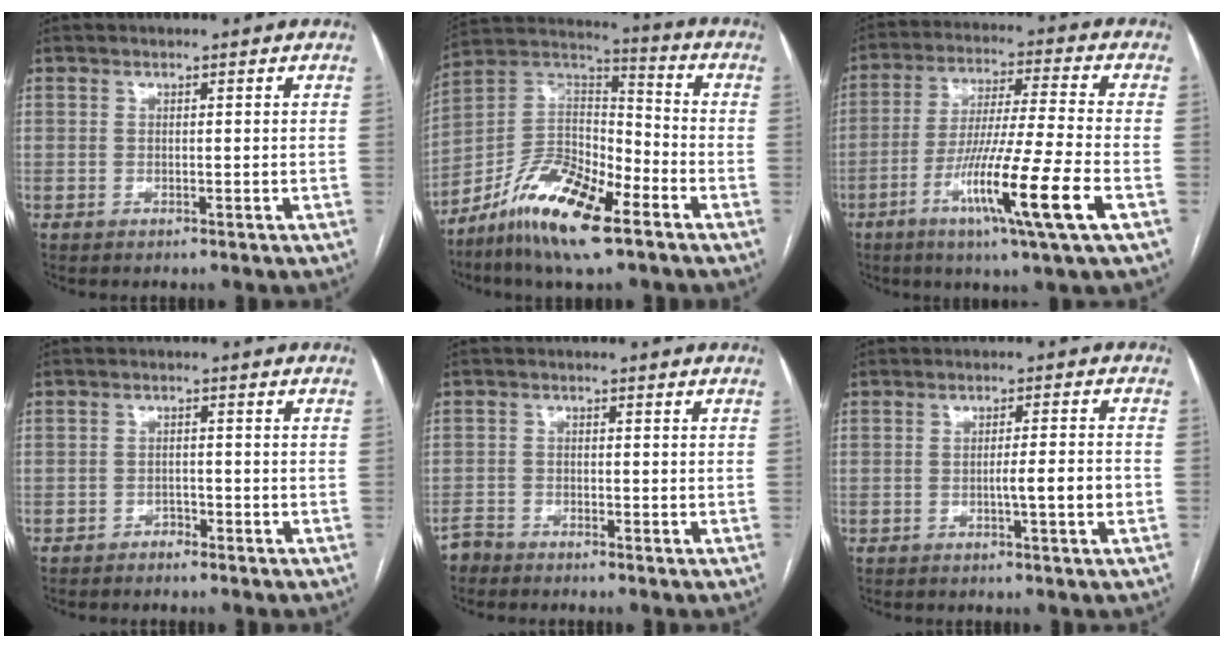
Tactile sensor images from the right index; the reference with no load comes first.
{"total": 15.6, "force": [-9.6, 4.5, 11.5], "torque": [-0.222, 0.012, -0.176]}
{"total": 14.7, "force": [-6.0, -1.2, 13.4], "torque": [-0.252, -0.026, -0.110]}
{"total": 1.5, "force": [-1.3, 0.7, 0.3], "torque": [-0.004, 0.004, -0.022]}
{"total": 2.1, "force": [-1.8, 0.9, -0.6], "torque": [0.014, 0.001, -0.040]}
{"total": 4.5, "force": [-1.2, -0.2, 4.3], "torque": [-0.064, 0.001, -0.018]}